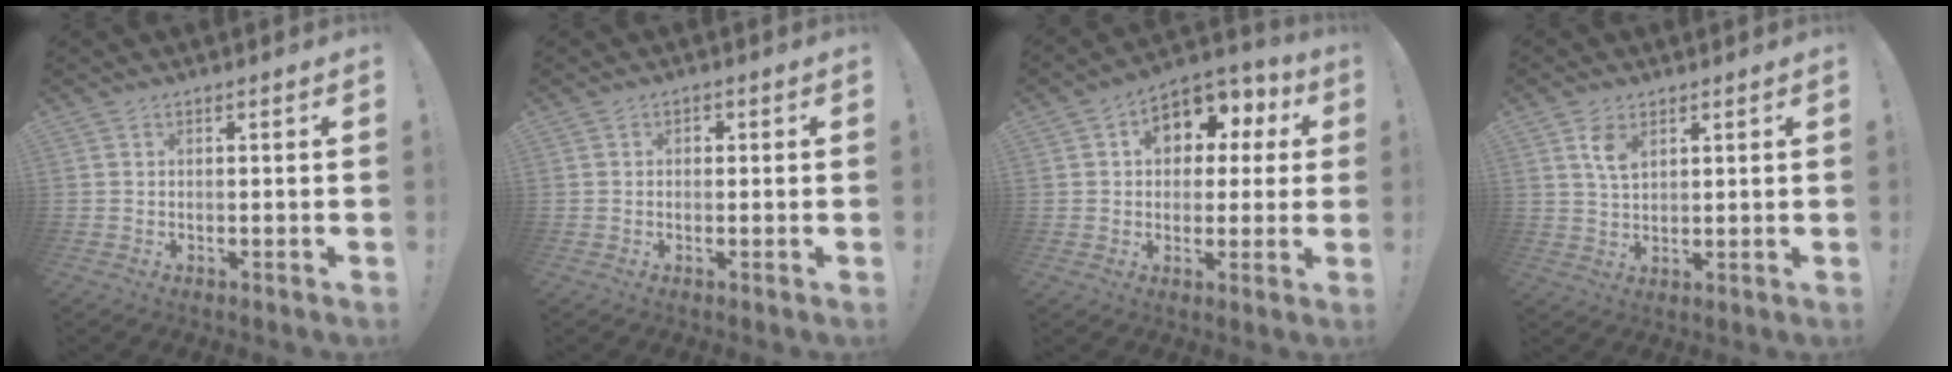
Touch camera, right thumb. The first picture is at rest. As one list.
[{"total": 1.1, "force": [-0.3, 0.9, 0.6], "torque": [-0.009, 0.003, -0.008]}, {"total": 10.8, "force": [3.4, 8.0, 6.4], "torque": [-0.085, -0.013, 0.065]}, {"total": 5.5, "force": [3.0, 3.0, 3.5], "torque": [-0.060, -0.010, 0.053]}]